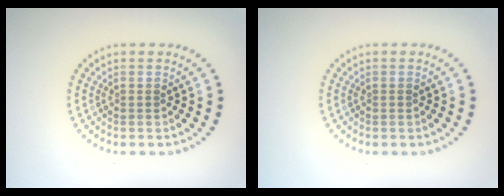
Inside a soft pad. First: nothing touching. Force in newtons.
{"total": 0.0}